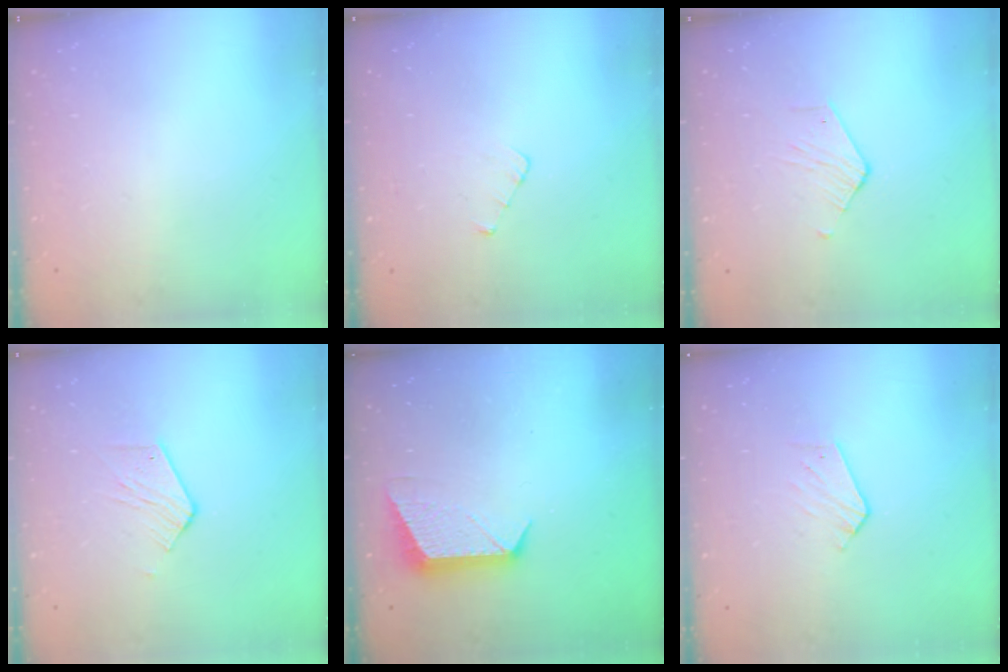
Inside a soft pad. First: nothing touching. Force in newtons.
{"total": 2.4, "press": 2.4, "slide": 0.3}
{"total": 2.7, "press": 2.7, "slide": 0.3}
{"total": 6.2, "press": 6.2, "slide": 0.4}
{"total": 10.1, "press": 10.1, "slide": 0.5}
{"total": 3.8, "press": 3.7, "slide": 0.3}